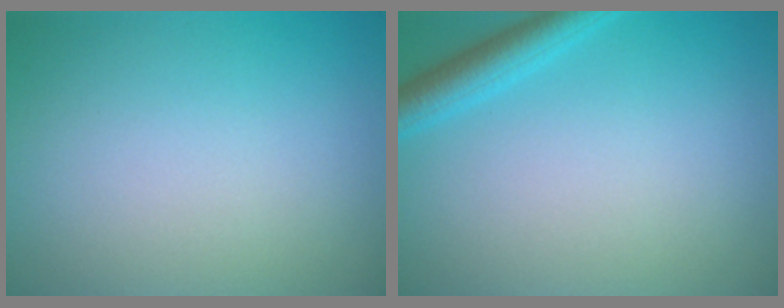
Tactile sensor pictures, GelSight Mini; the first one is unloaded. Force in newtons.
{"total": 3.1, "press": 3.1, "slide": 0.2}